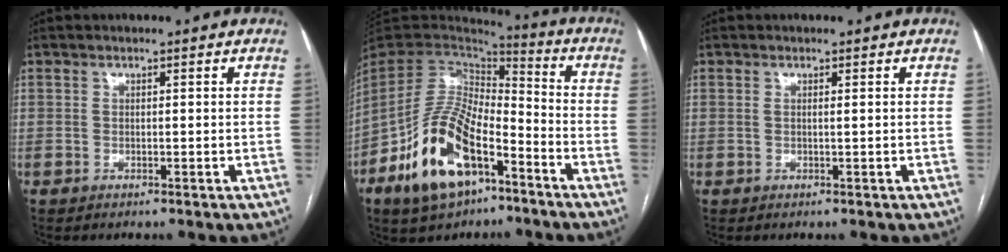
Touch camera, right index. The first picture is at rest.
{"total": 17.0, "force": [-8.5, 7.6, 12.6], "torque": [-0.260, 0.000, -0.152]}
{"total": 0.6, "force": [0.2, -0.1, 0.6], "torque": [-0.017, 0.000, 0.005]}